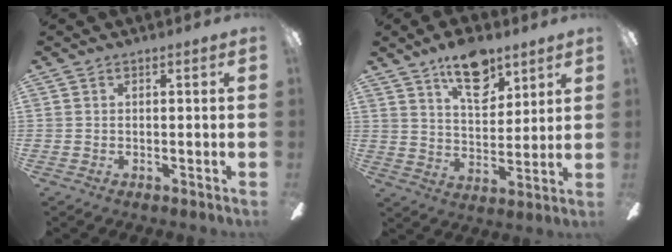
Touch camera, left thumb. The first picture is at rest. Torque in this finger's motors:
{"motor_torque": [1.54, 1.15, 1.37, -1.09, 0.29]}